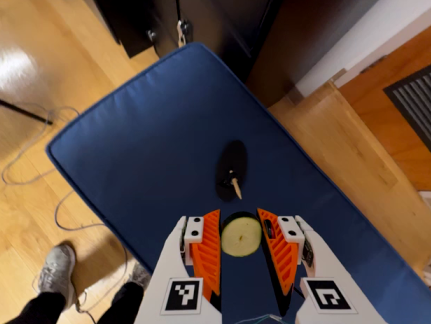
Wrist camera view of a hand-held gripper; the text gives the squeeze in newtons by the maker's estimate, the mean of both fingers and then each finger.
{"total": 10.3, "left": 10.1, "right": 10.4}